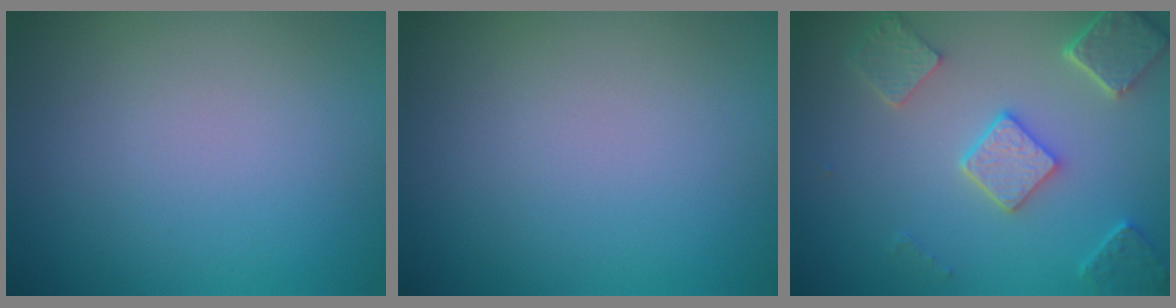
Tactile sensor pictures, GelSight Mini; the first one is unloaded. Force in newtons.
{"total": 0.0}
{"total": 5.0, "press": 4.0, "slide": 3.0}